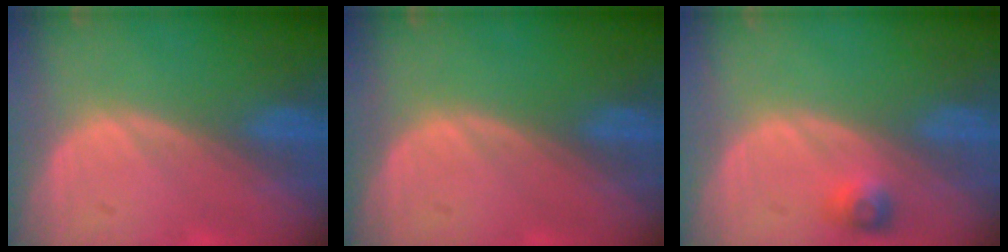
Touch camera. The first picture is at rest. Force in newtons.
{"total": 0.0}
{"total": 2.5, "press": 2.3, "slide": 1.0}